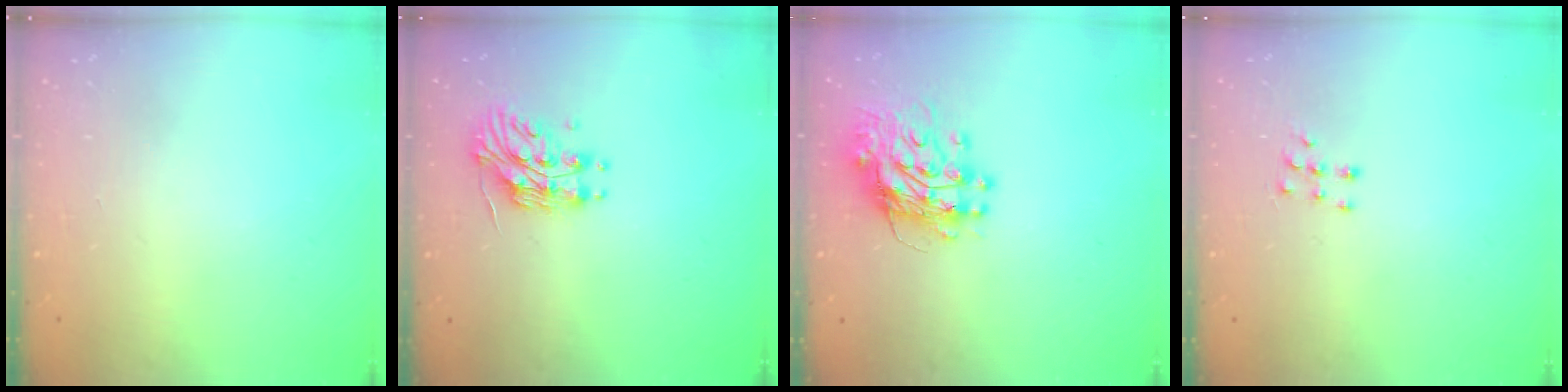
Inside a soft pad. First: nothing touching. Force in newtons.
{"total": 11.8, "press": 11.8, "slide": 0.6}
{"total": 11.4, "press": 11.4, "slide": 1.0}
{"total": 6.0, "press": 6.0, "slide": 0.4}